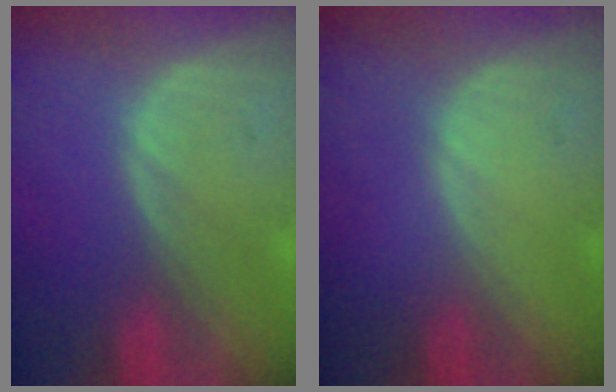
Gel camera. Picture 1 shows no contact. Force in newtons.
{"total": 0.0}